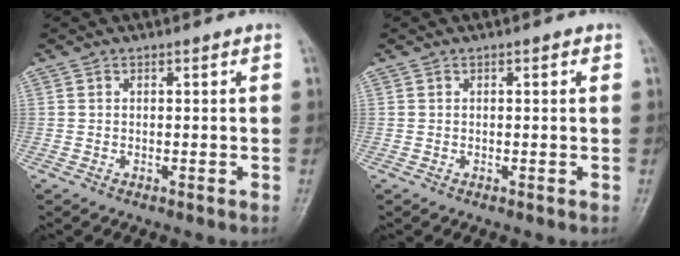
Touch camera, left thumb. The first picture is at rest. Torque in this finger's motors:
{"motor_torque": [-0.47, -0.23, -0.33, -0.14, 0.02]}